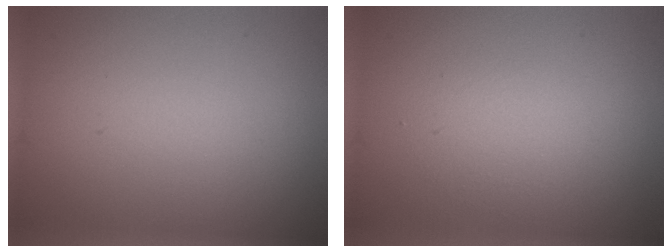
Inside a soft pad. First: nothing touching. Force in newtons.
{"total": 2.0, "press": 2.0, "slide": 0.1}